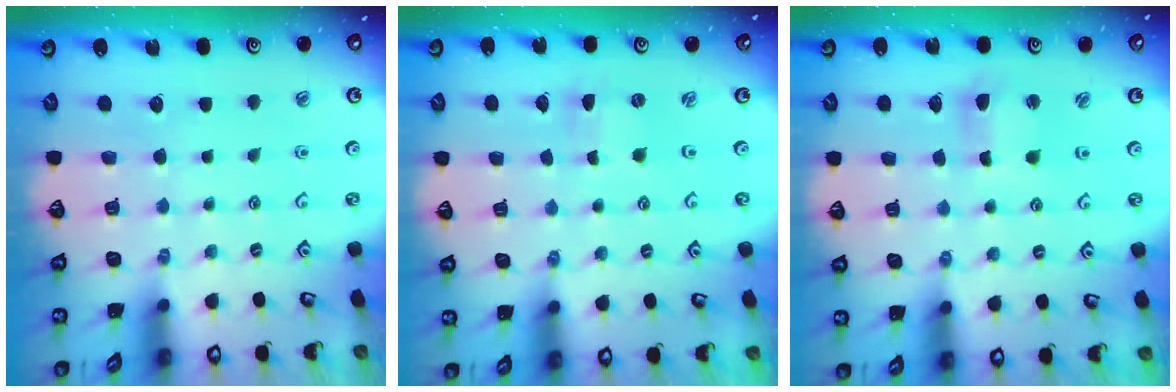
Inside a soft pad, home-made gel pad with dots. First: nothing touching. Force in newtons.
{"total": 0.0}
{"total": 3.5, "press": 3.5, "slide": 0.3}